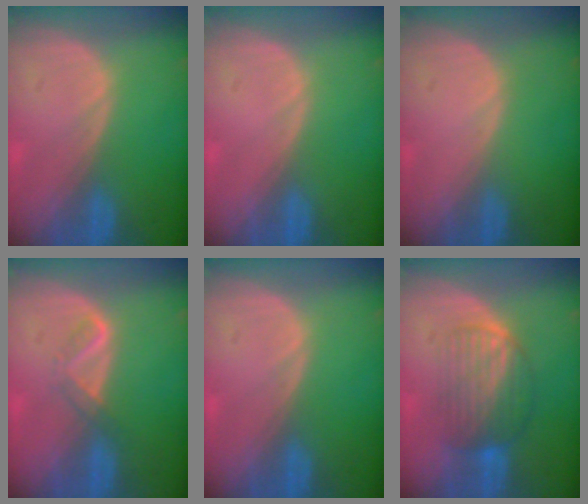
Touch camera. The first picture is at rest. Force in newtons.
{"total": 0.0}
{"total": 0.0}
{"total": 2.4, "press": 2.4, "slide": 0.7}
{"total": 0.0}
{"total": 6.7, "press": 6.4, "slide": 1.8}